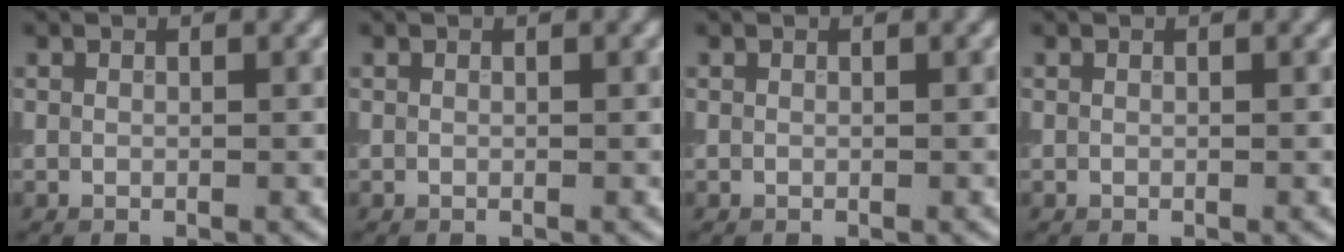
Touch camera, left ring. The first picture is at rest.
{"total": 0.0}
{"total": 0.0}
{"total": 0.0}